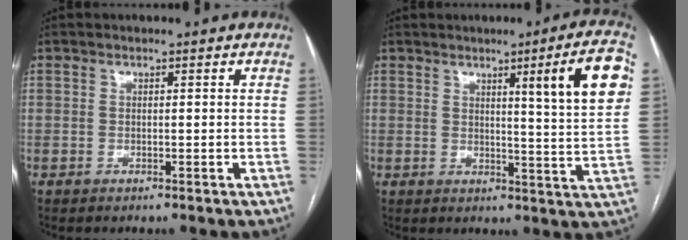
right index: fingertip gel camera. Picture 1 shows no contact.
{"total": 10.2, "force": [3.8, -0.9, 9.4], "torque": [-0.123, -0.011, 0.048]}